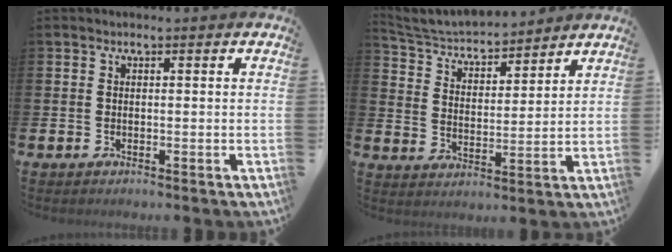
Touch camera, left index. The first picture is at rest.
{"total": 5.0, "force": [4.8, 1.1, 0.7], "torque": [-0.039, -0.038, 0.079]}